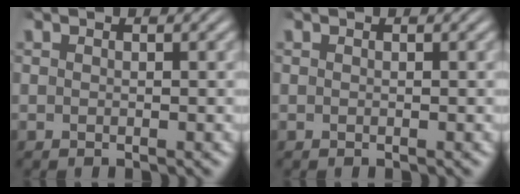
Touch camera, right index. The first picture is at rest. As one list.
[{"total": 0.0}]